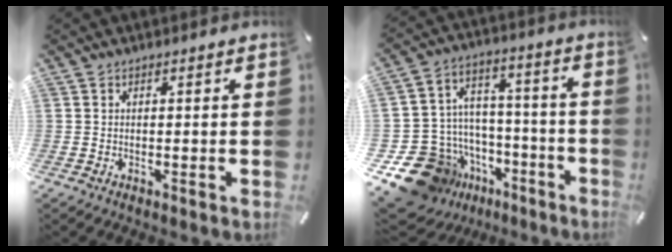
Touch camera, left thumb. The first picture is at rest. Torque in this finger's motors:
{"motor_torque": [0.83, 2.84, 0.12, 0.67, 0.10]}